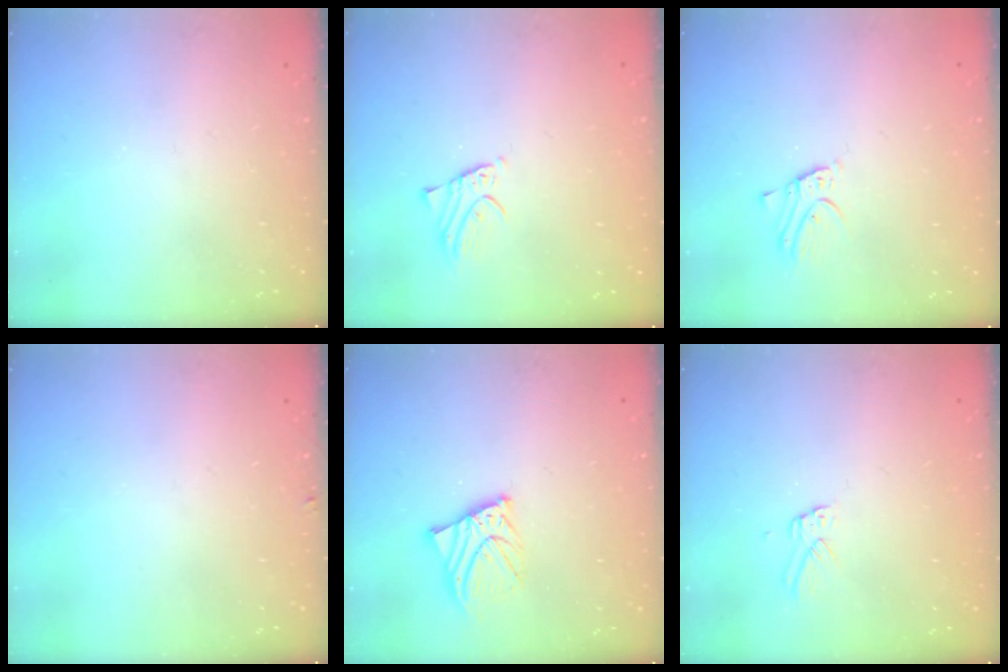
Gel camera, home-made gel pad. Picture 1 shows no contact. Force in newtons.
{"total": 2.3, "press": 2.3, "slide": 0.1}
{"total": 2.7, "press": 2.7, "slide": 0.1}
{"total": 2.8, "press": 2.8, "slide": 0.3}
{"total": 7.3, "press": 7.2, "slide": 0.9}
{"total": 2.9, "press": 2.9, "slide": 0.2}